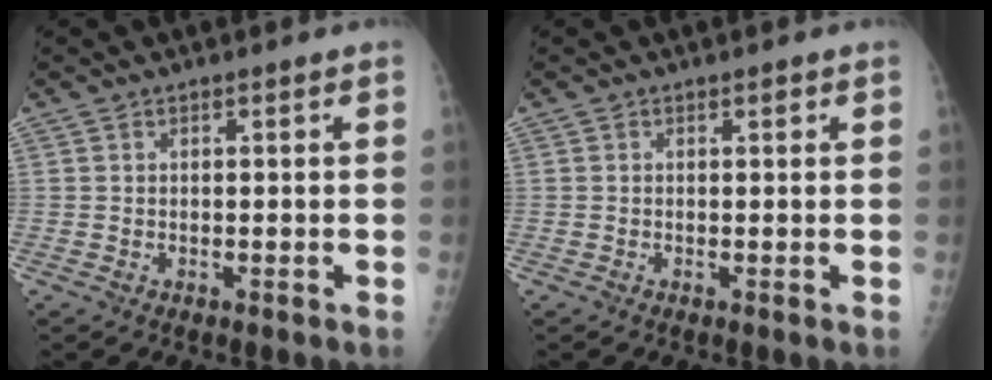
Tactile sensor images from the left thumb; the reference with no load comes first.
{"total": 0.6, "force": [0.3, 0.2, 0.4], "torque": [-0.007, -0.002, 0.005]}